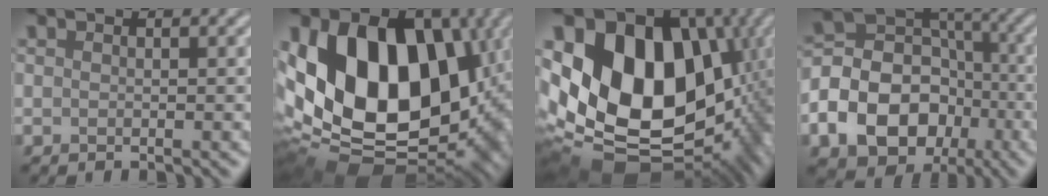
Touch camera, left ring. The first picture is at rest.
{"total": 18.2, "force": [2.0, 12.8, 12.8], "torque": [-0.233, -0.015, 0.037]}
{"total": 19.3, "force": [0.9, 14.5, 12.8], "torque": [-0.239, -0.003, 0.032]}
{"total": 13.0, "force": [-4.6, 10.3, 6.4], "torque": [-0.123, -0.014, -0.102]}